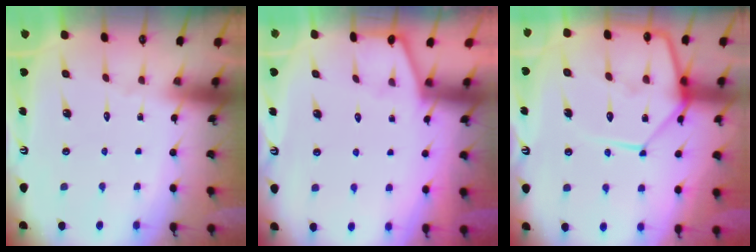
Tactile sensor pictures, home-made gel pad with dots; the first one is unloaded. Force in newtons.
{"total": 1.4, "press": 1.4, "slide": 0.2}
{"total": 17.5, "press": 17.4, "slide": 1.6}